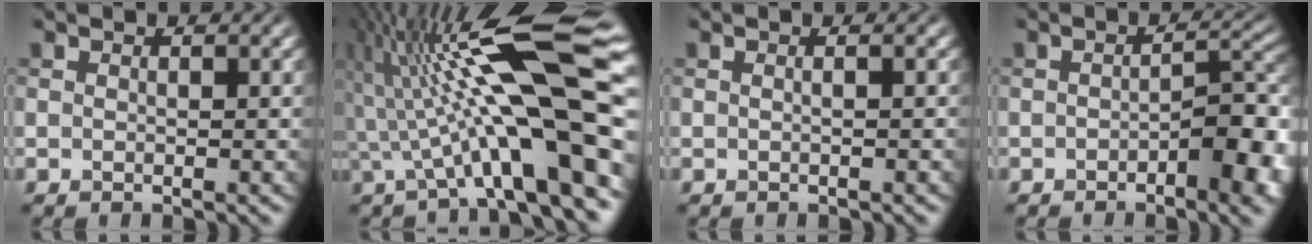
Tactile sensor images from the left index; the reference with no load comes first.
{"total": 14.8, "force": [0.2, 2.9, 14.5], "torque": [-0.223, 0.026, 0.007]}
{"total": 0.9, "force": [0.1, 0.4, 0.8], "torque": [-0.009, -0.002, -0.010]}
{"total": 6.8, "force": [-2.4, 2.5, 5.9], "torque": [-0.077, 0.002, -0.035]}